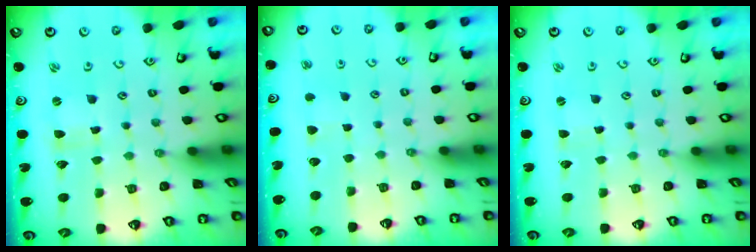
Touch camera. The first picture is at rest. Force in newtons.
{"total": 2.8, "press": 2.7, "slide": 0.7}
{"total": 0.9, "press": 0.9, "slide": 0.1}